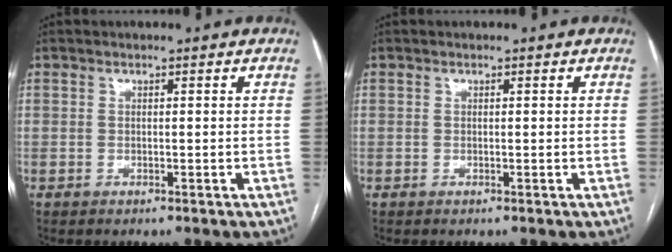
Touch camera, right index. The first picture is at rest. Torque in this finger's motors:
{"motor_torque": [-0.08, -0.03, 0.06, 0.01]}